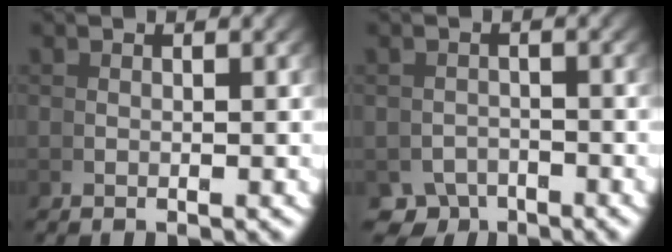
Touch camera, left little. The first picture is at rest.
{"total": 3.9, "force": [-3.3, 2.0, 0.3], "torque": [0.015, -0.022, -0.052]}